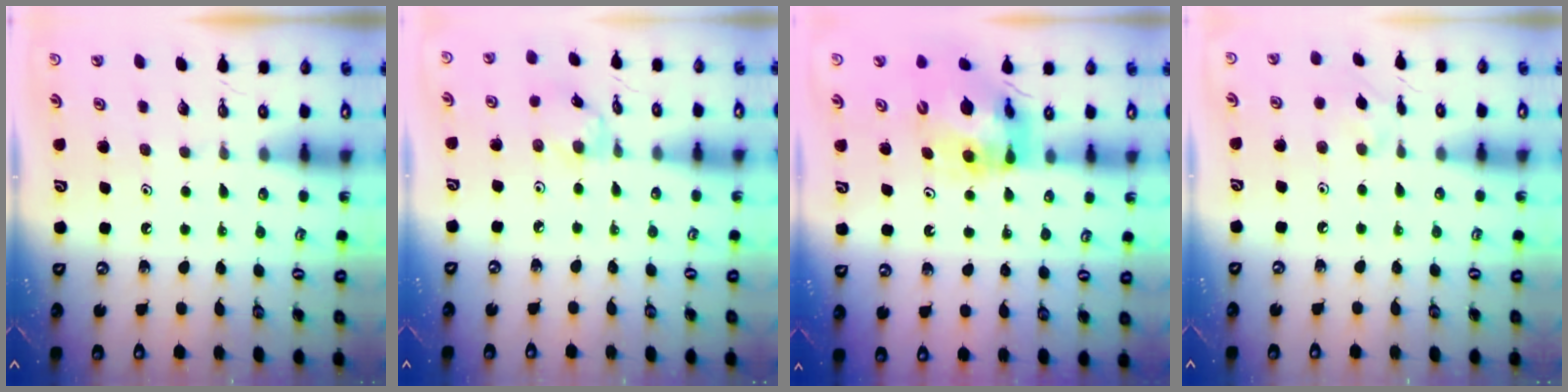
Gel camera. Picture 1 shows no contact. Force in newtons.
{"total": 1.4, "press": 1.3, "slide": 0.2}
{"total": 12.4, "press": 12.3, "slide": 1.4}
{"total": 2.4, "press": 2.4, "slide": 0.5}